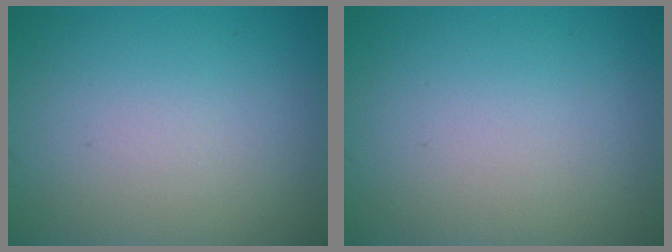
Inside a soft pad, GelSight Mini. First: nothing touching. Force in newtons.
{"total": 0.0}